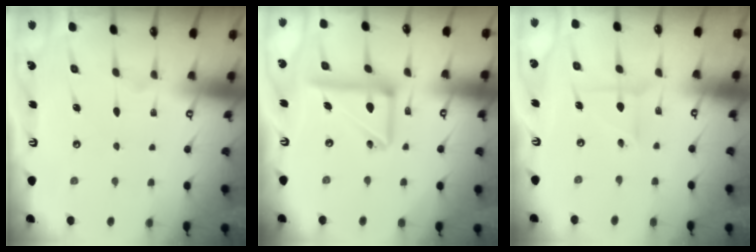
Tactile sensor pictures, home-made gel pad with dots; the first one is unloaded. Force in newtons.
{"total": 13.5, "press": 13.4, "slide": 1.5}
{"total": 2.5, "press": 2.3, "slide": 1.1}